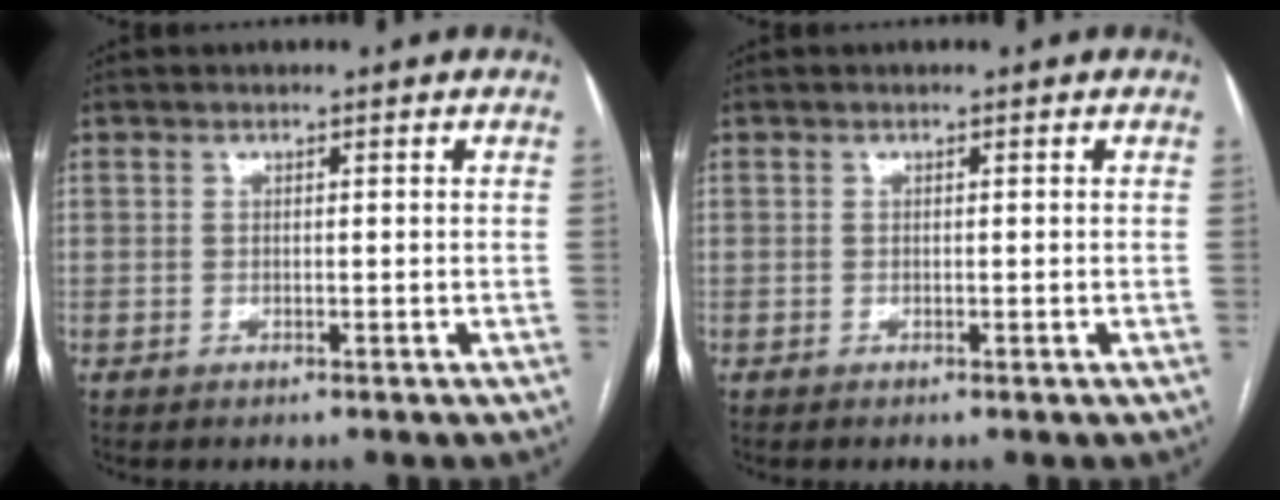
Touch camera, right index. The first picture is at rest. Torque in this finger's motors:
{"motor_torque": [-0.05, -0.02, -0.03, 0.00]}